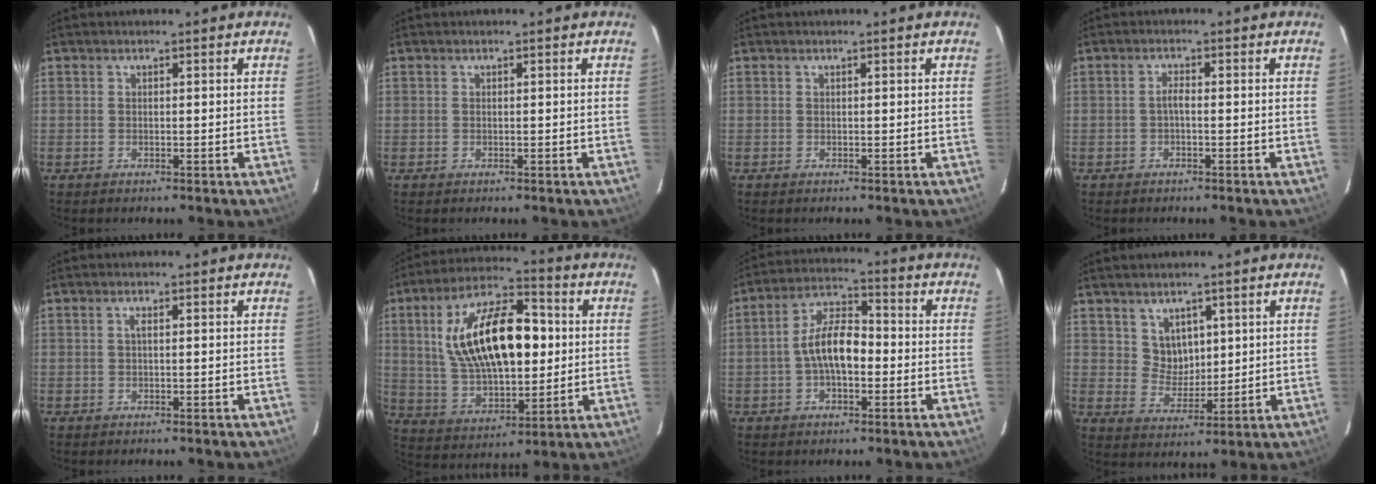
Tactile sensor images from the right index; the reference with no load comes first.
{"total": 0.0}
{"total": 0.0}
{"total": 1.4, "force": [-0.5, 0.3, 1.3], "torque": [-0.026, 0.006, -0.011]}
{"total": 0.8, "force": [0.1, 0.0, 0.8], "torque": [-0.015, 0.004, -0.001]}
{"total": 21.6, "force": [3.5, 10.4, 18.6], "torque": [-0.344, 0.025, 0.073]}
{"total": 8.8, "force": [-1.5, 4.2, 7.6], "torque": [-0.150, 0.021, -0.028]}
{"total": 5.3, "force": [2.7, 4.2, 1.6], "torque": [-0.021, 0.004, 0.060]}